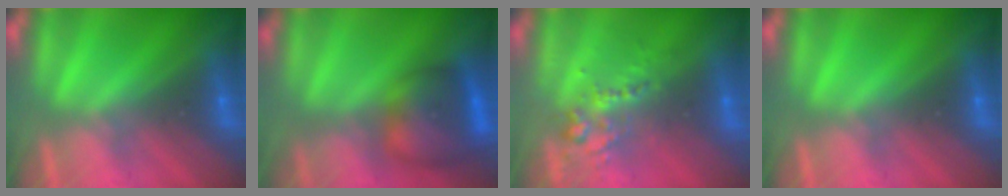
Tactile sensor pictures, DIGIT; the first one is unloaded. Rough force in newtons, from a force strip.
{"total": 9.2}
{"total": 2.7}
{"total": 0.0}